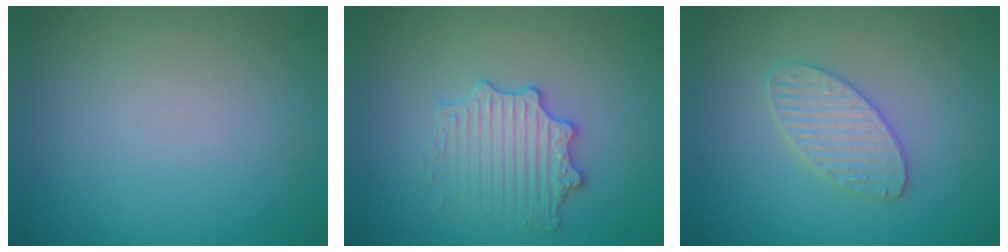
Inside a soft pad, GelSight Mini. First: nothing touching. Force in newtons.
{"total": 2.9, "press": 2.8, "slide": 0.5}
{"total": 3.0, "press": 3.0, "slide": 0.2}